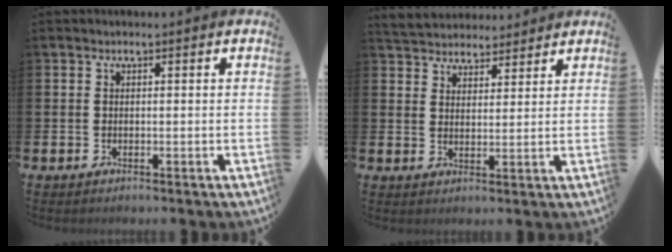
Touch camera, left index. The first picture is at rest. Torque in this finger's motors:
{"motor_torque": [1.09, -1.05, 0.10, 0.09]}